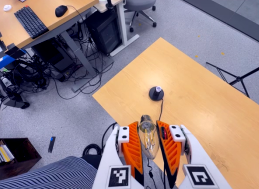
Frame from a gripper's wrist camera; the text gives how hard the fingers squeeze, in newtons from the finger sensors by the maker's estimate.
{"total": 20.5, "left": 21.7, "right": 19.4}